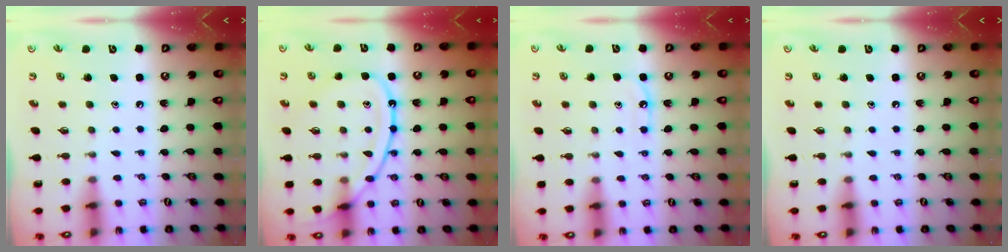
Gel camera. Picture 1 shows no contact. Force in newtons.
{"total": 15.1, "press": 15.0, "slide": 1.1}
{"total": 6.1, "press": 6.1, "slide": 0.5}
{"total": 0.0}